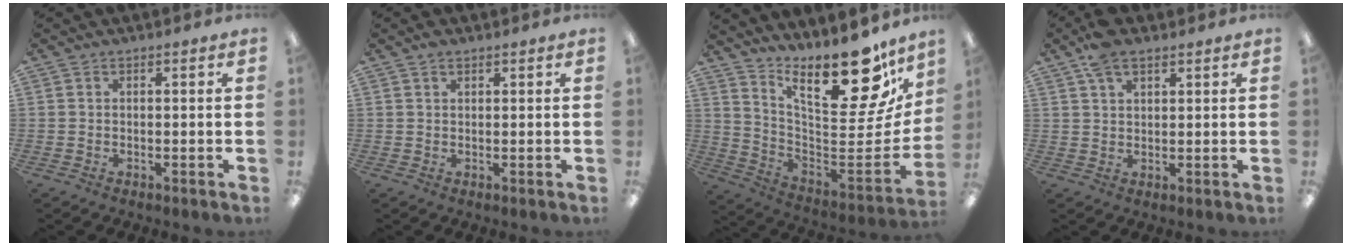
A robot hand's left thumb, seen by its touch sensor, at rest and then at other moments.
{"total": 1.5, "force": [1.2, 0.6, 0.6], "torque": [-0.015, 0.000, 0.022]}
{"total": 23.4, "force": [17.0, 7.7, 14.2], "torque": [-0.176, -0.135, 0.283]}
{"total": 6.1, "force": [4.1, 2.7, 3.6], "torque": [-0.063, -0.011, 0.074]}